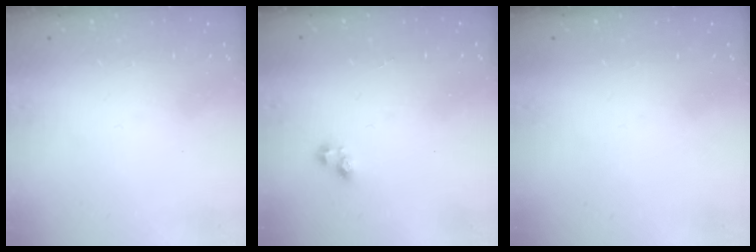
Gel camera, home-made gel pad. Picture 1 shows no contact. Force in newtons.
{"total": 2.6, "press": 2.5, "slide": 0.6}
{"total": 0.0}